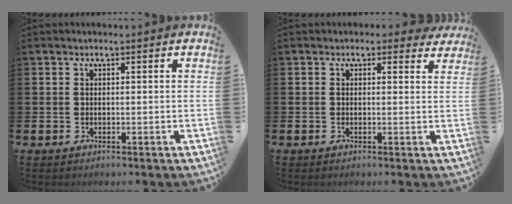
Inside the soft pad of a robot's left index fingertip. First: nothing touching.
{"total": 1.1, "force": [0.9, 0.6, 0.3], "torque": [0.000, 0.001, 0.012]}